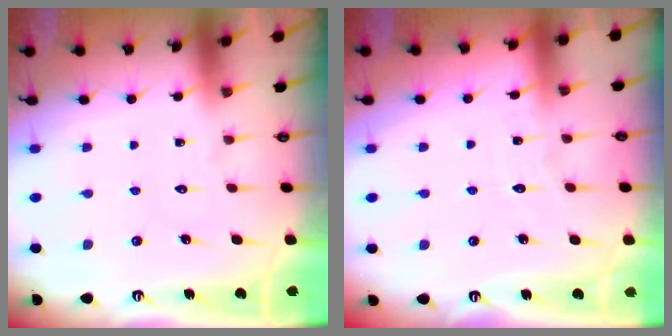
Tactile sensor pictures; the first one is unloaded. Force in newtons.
{"total": 2.9, "press": 2.9, "slide": 0.3}